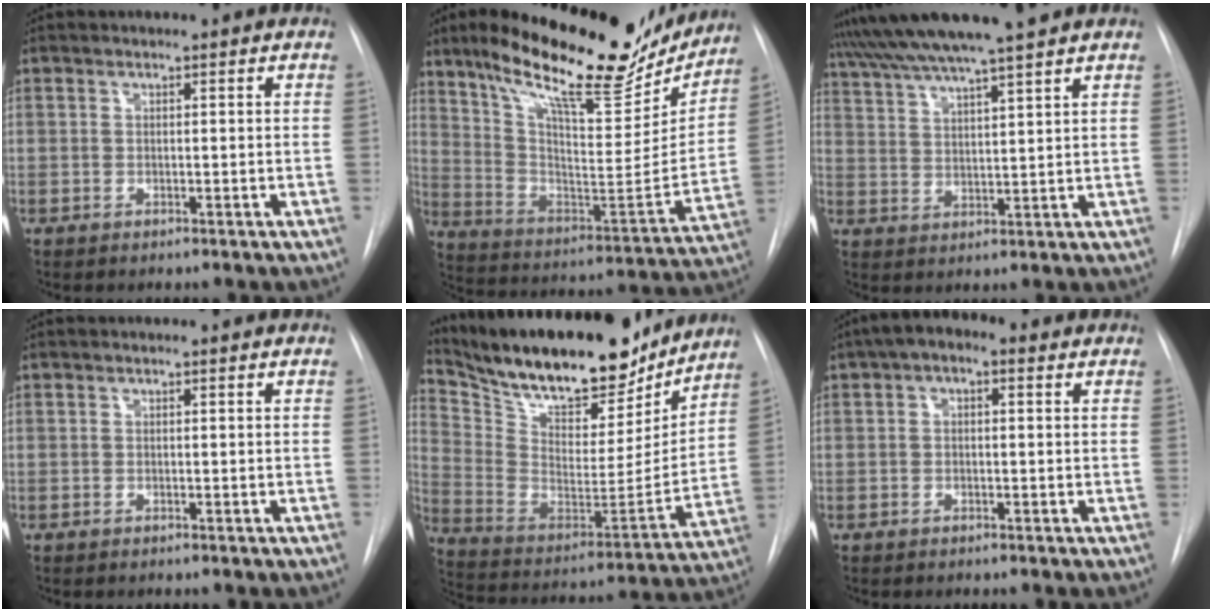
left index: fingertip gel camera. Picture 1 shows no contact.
{"total": 25.6, "force": [19.7, 7.4, 14.7], "torque": [-0.233, -0.011, 0.295]}
{"total": 12.2, "force": [10.6, -1.5, 6.0], "torque": [-0.109, 0.023, 0.171]}
{"total": 0.0}
{"total": 26.0, "force": [21.9, 7.4, 12.0], "torque": [-0.220, -0.010, 0.337]}
{"total": 4.2, "force": [1.6, 2.2, 3.2], "torque": [-0.052, 0.021, 0.015]}